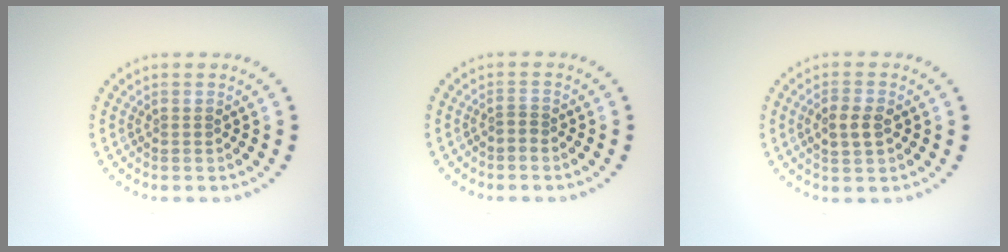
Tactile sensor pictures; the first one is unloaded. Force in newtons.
{"total": 0.6, "press": 0.4, "slide": 0.5}
{"total": 2.6, "press": 2.6, "slide": 0.2}